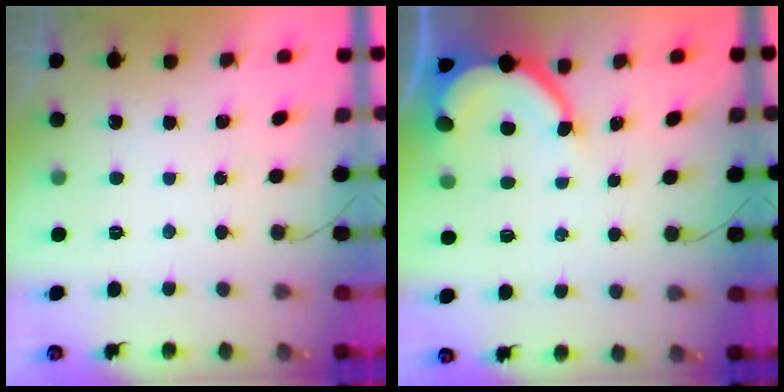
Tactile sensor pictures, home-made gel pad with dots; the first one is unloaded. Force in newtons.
{"total": 6.7, "press": 6.7, "slide": 0.7}